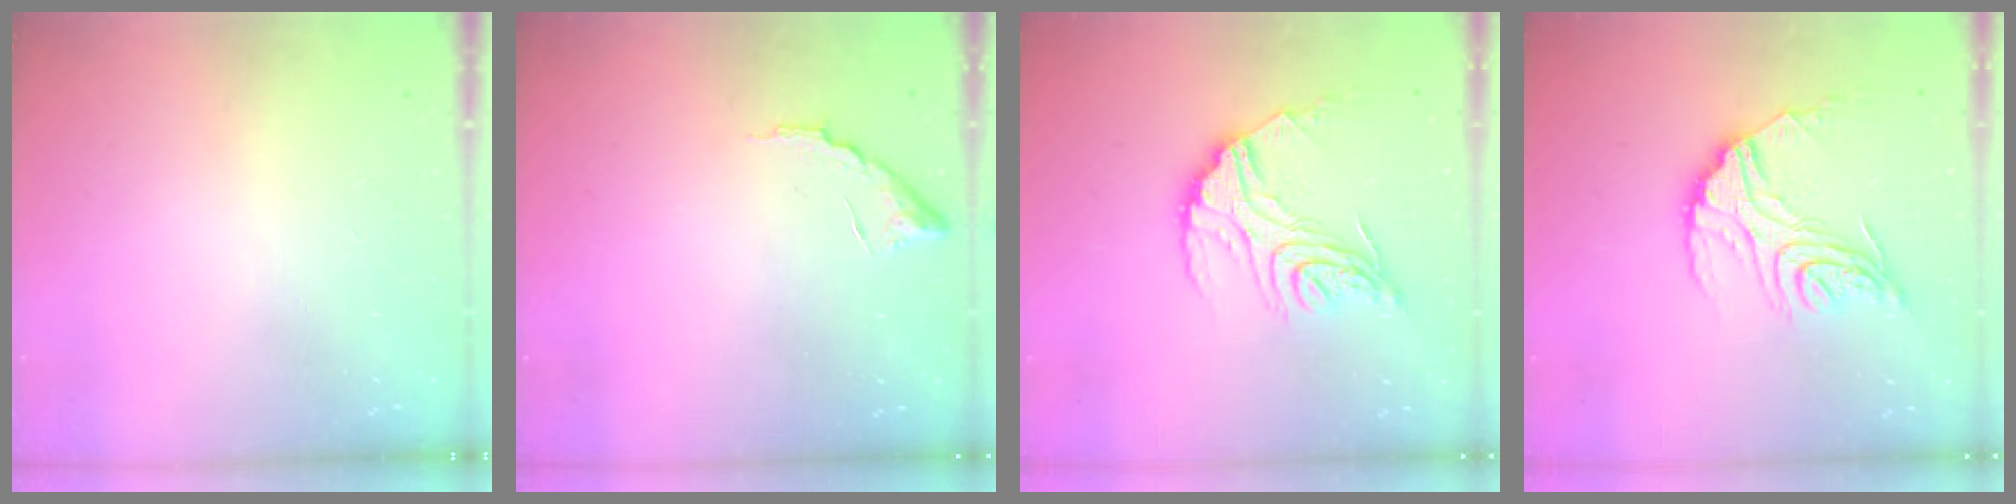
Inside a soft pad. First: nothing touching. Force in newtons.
{"total": 7.3, "press": 7.3, "slide": 0.3}
{"total": 16.9, "press": 16.9, "slide": 1.3}
{"total": 16.9, "press": 16.9, "slide": 1.3}